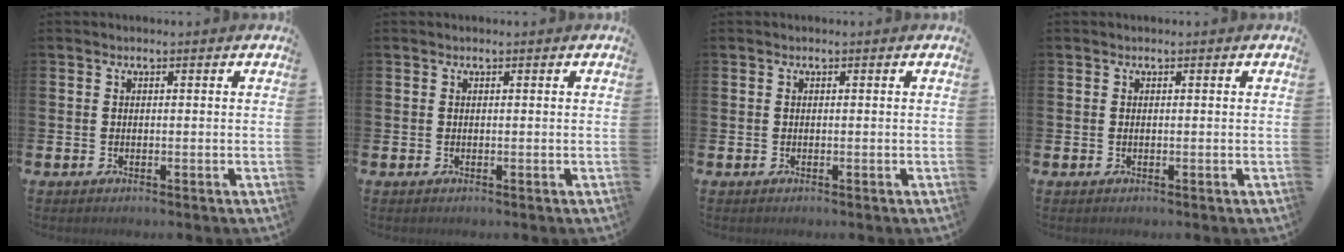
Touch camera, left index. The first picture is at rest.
{"total": 0.0}
{"total": 0.0}
{"total": 0.0}